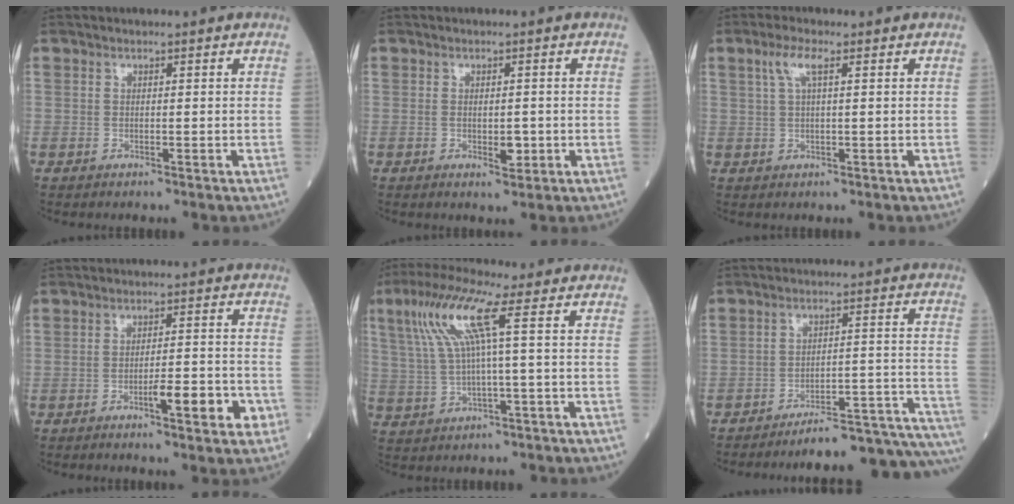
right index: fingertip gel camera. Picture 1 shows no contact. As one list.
[{"total": 2.4, "force": [-0.4, 1.0, 2.1], "torque": [-0.034, -0.002, 0.002]}, {"total": 3.5, "force": [1.6, 0.6, 3.0], "torque": [-0.070, 0.013, 0.036]}, {"total": 6.5, "force": [-2.7, 1.1, 5.8], "torque": [-0.080, 0.002, -0.034]}, {"total": 8.9, "force": [2.9, -0.3, 8.4], "torque": [-0.184, 0.022, 0.063]}, {"total": 17.4, "force": [-16.5, -0.3, 5.5], "torque": [-0.011, 0.031, -0.214]}]